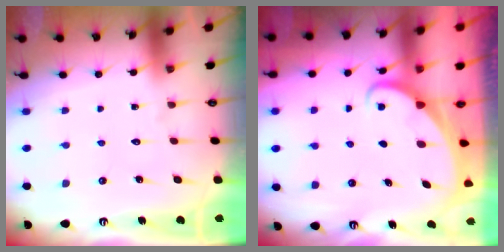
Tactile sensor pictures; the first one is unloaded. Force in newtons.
{"total": 1.5, "press": 1.5, "slide": 0.1}